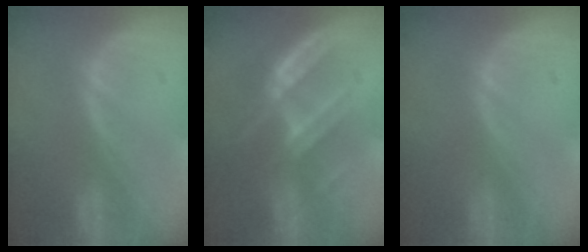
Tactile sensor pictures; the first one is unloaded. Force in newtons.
{"total": 7.2, "press": 6.7, "slide": 2.7}
{"total": 0.0}